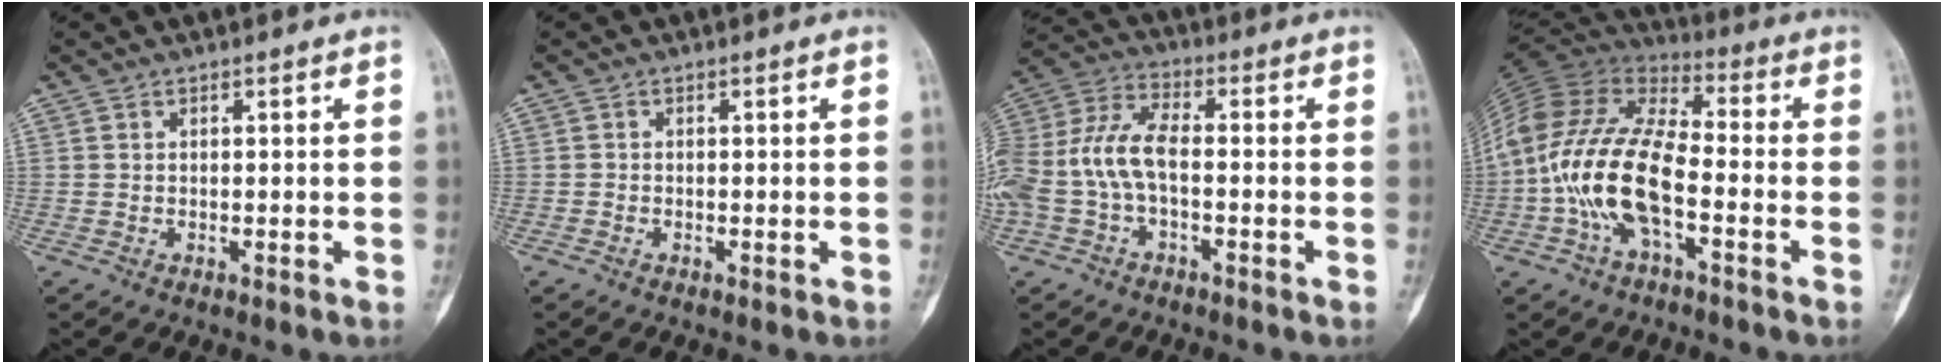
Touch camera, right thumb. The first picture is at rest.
{"total": 0.0}
{"total": 13.1, "force": [-2.0, 7.2, 10.8], "torque": [-0.238, 0.041, -0.041]}
{"total": 18.7, "force": [-4.6, 8.8, 15.8], "torque": [-0.326, 0.042, -0.091]}